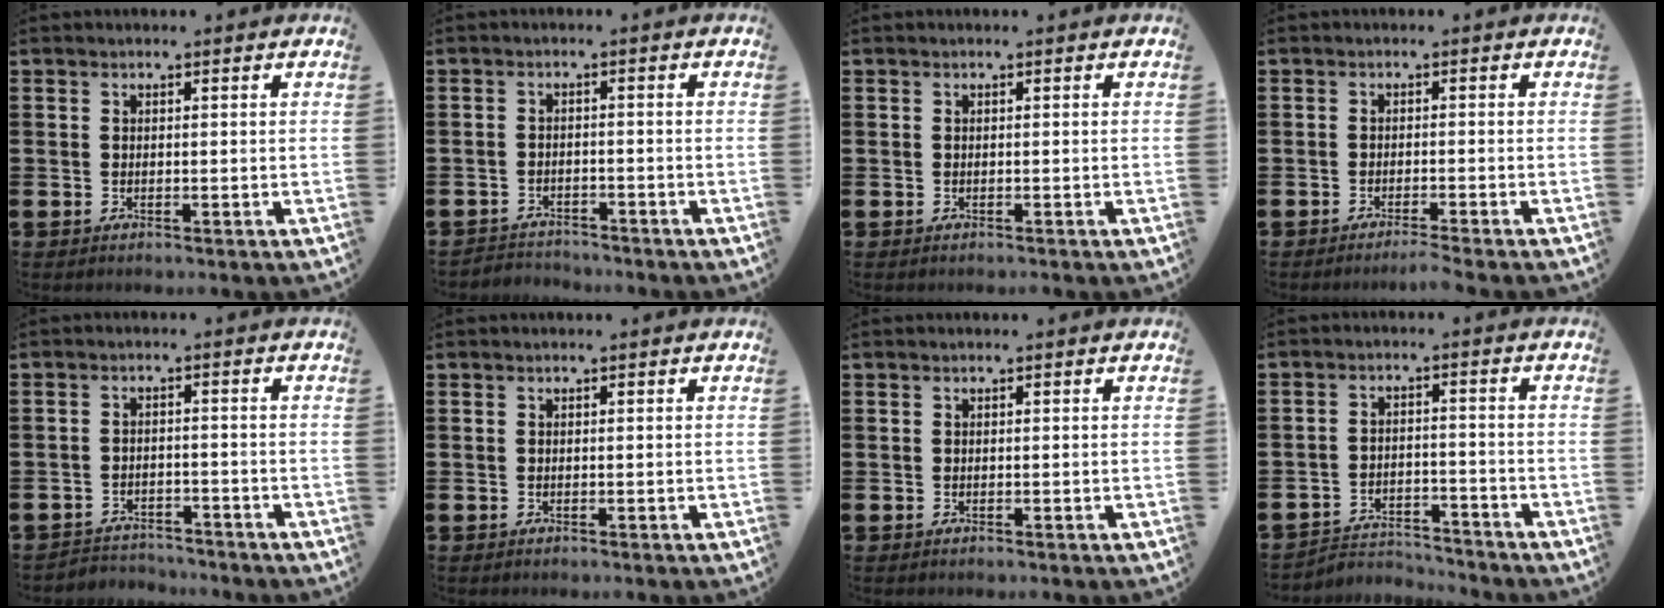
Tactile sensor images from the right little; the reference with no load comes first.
{"total": 2.0, "force": [-1.9, 0.2, -0.3], "torque": [0.000, 0.003, -0.045]}
{"total": 0.0}
{"total": 1.5, "force": [-1.3, -0.2, 0.7], "torque": [-0.009, 0.000, -0.025]}
{"total": 2.4, "force": [-2.3, 0.3, -0.3], "torque": [-0.004, 0.002, -0.052]}
{"total": 0.0}
{"total": 0.0}
{"total": 3.5, "force": [-3.5, 0.6, 0.2], "torque": [-0.009, 0.005, -0.075]}